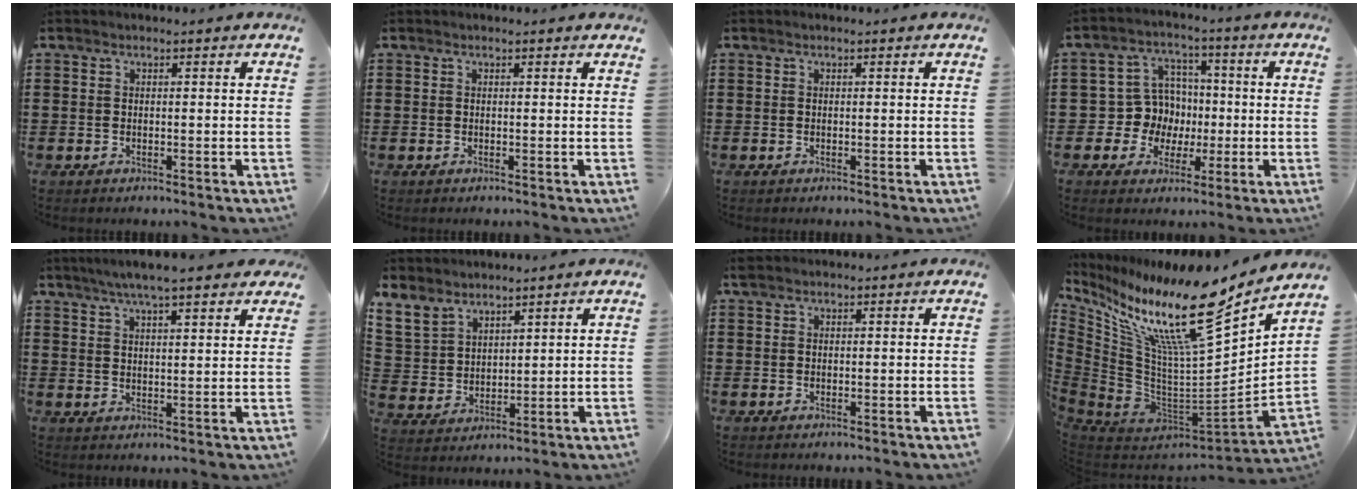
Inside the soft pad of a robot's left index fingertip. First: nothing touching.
{"total": 0.0}
{"total": 0.0}
{"total": 8.3, "force": [0.4, 8.1, 1.8], "torque": [-0.069, 0.006, 0.014]}
{"total": 5.7, "force": [4.7, 0.4, 3.1], "torque": [-0.073, -0.006, 0.082]}
{"total": 4.9, "force": [4.3, 2.4, 0.5], "torque": [-0.033, -0.016, 0.080]}
{"total": 0.6, "force": [0.5, 0.3, 0.3], "torque": [-0.007, 0.003, 0.009]}
{"total": 19.0, "force": [12.4, 3.8, 14.0], "torque": [-0.245, -0.089, 0.194]}